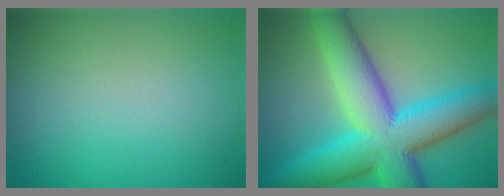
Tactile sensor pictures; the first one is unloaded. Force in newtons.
{"total": 12.7, "press": 12.7, "slide": 0.2}